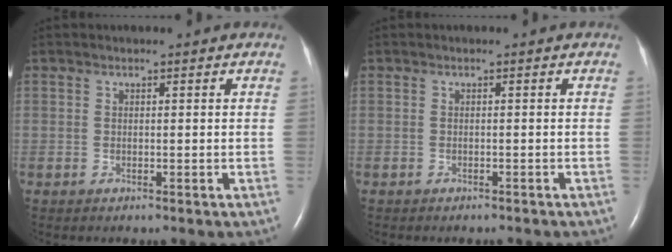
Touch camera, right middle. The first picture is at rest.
{"total": 2.0, "force": [-1.8, 0.6, 0.7], "torque": [-0.016, -0.004, -0.017]}